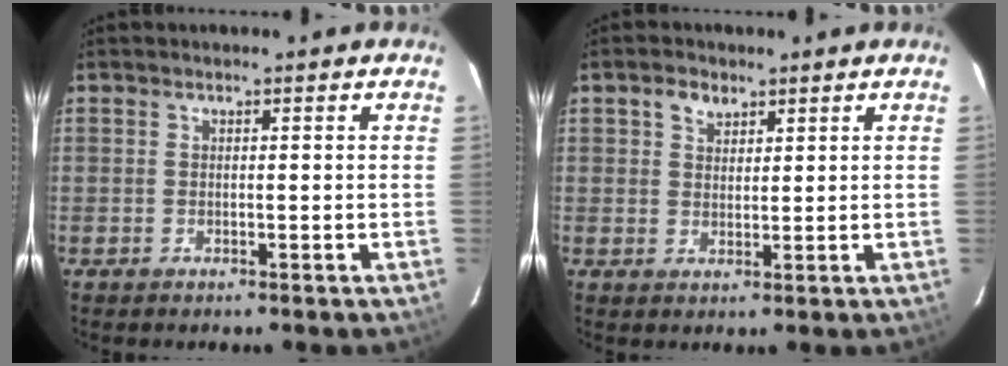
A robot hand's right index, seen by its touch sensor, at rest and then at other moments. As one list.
[{"total": 3.1, "force": [1.8, 2.2, 1.2], "torque": [-0.018, 0.010, 0.033]}]